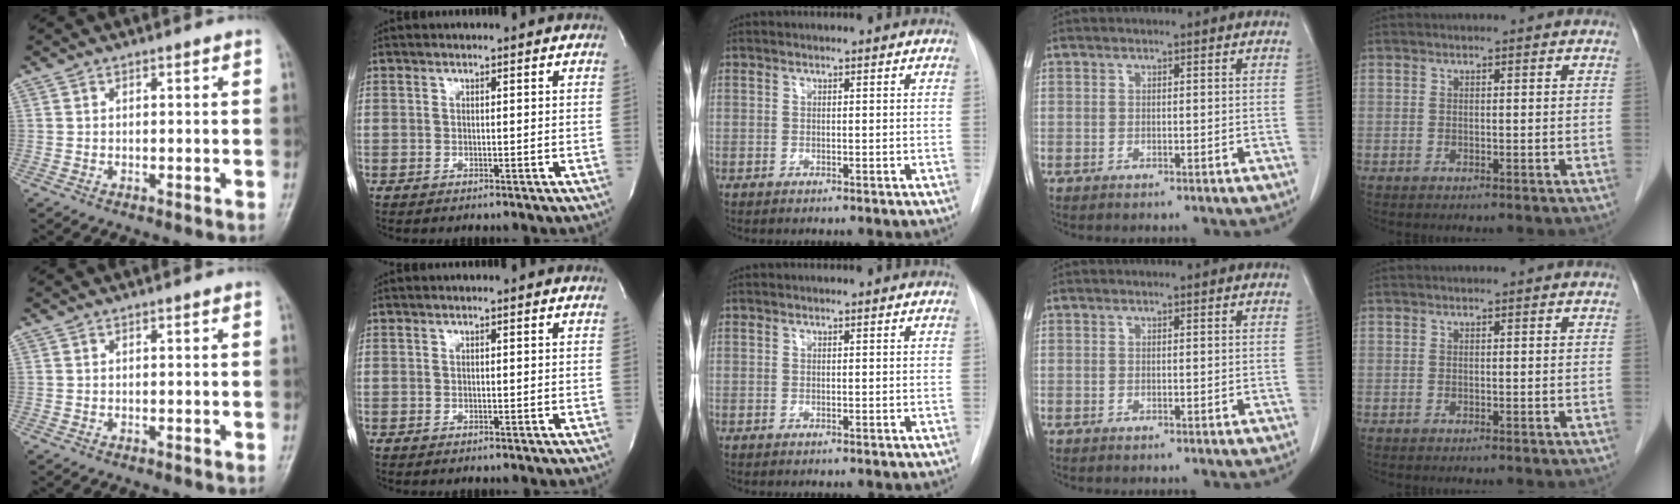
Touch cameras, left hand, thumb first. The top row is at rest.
{}